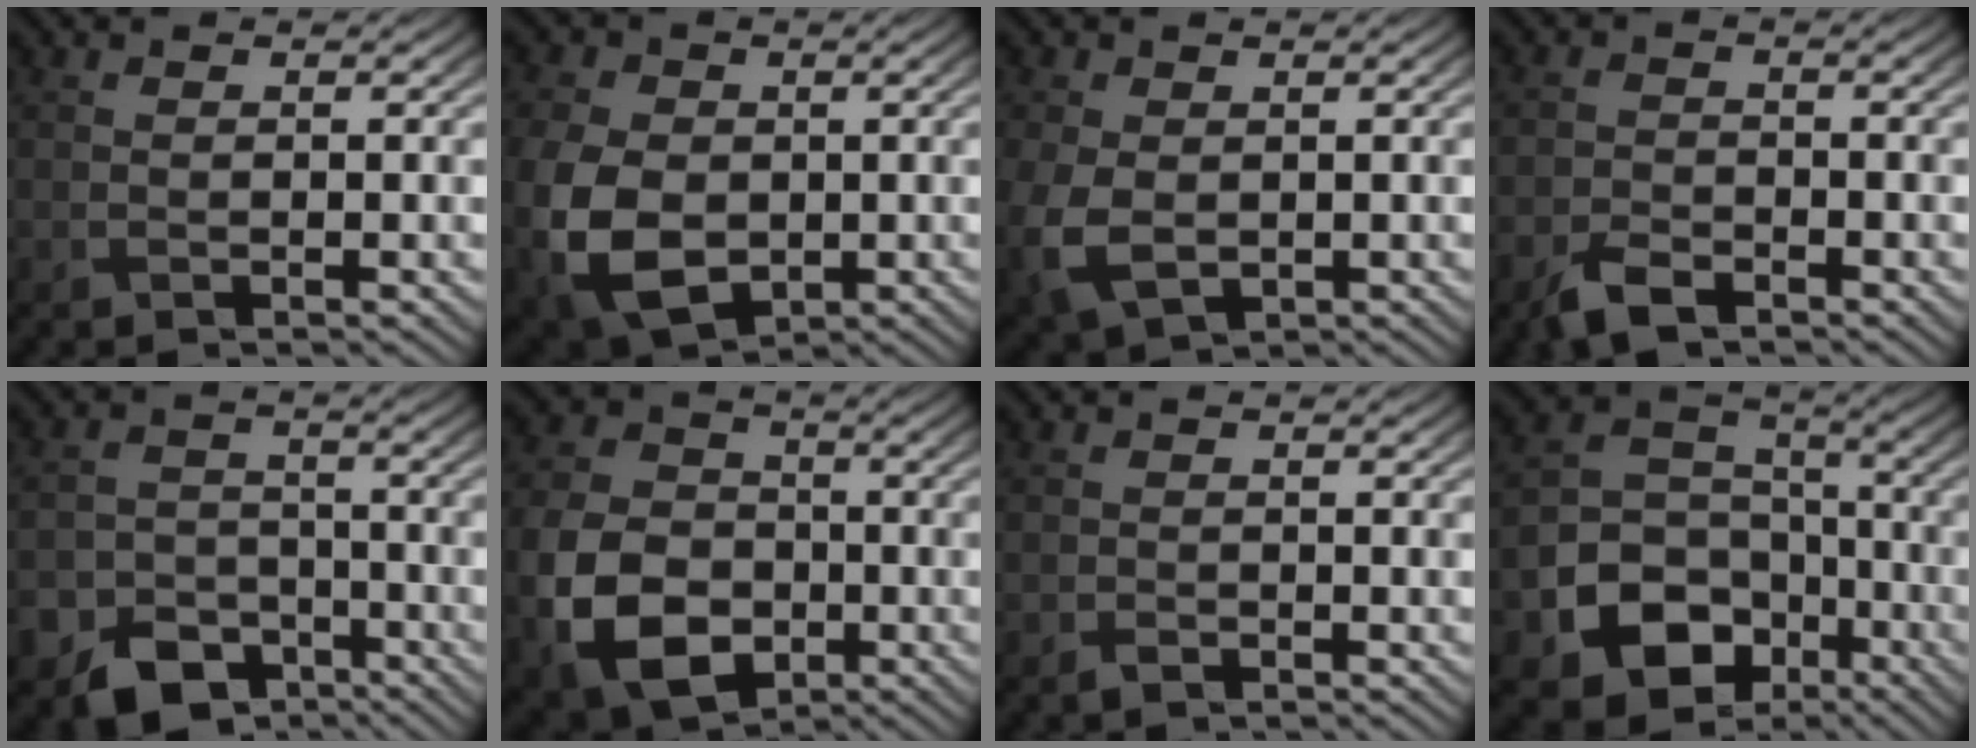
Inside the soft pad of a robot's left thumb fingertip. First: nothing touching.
{"total": 11.6, "force": [-2.0, 8.3, 7.8], "torque": [-0.221, -0.037, -0.035]}
{"total": 6.6, "force": [-1.2, 4.8, 4.4], "torque": [-0.134, -0.026, -0.016]}
{"total": 4.0, "force": [-2.9, 1.8, 2.1], "torque": [-0.044, -0.005, -0.062]}
{"total": 7.6, "force": [-5.3, 4.9, 2.6], "torque": [-0.055, -0.018, -0.095]}
{"total": 11.5, "force": [-3.8, 8.3, 7.0], "torque": [-0.178, -0.026, -0.078]}
{"total": 1.0, "force": [-0.7, 0.6, 0.4], "torque": [-0.008, -0.002, -0.013]}
{"total": 11.7, "force": [-5.6, 8.7, 5.5], "torque": [-0.130, -0.037, -0.099]}